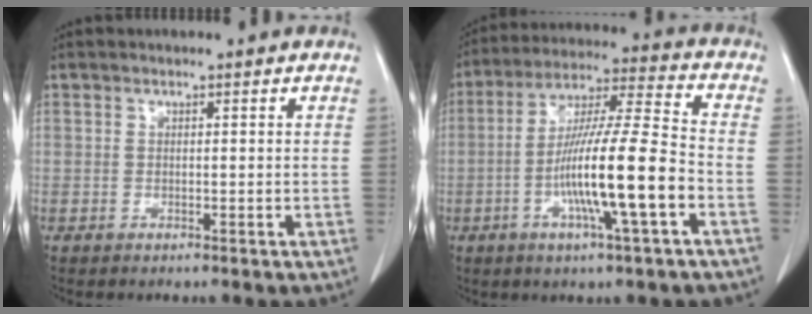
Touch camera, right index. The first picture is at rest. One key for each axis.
{"total": 15.0, "fx": -4.3, "fy": 0.1, "fz": 14.4, "tx": -0.261, "ty": -0.003, "tz": -0.081}